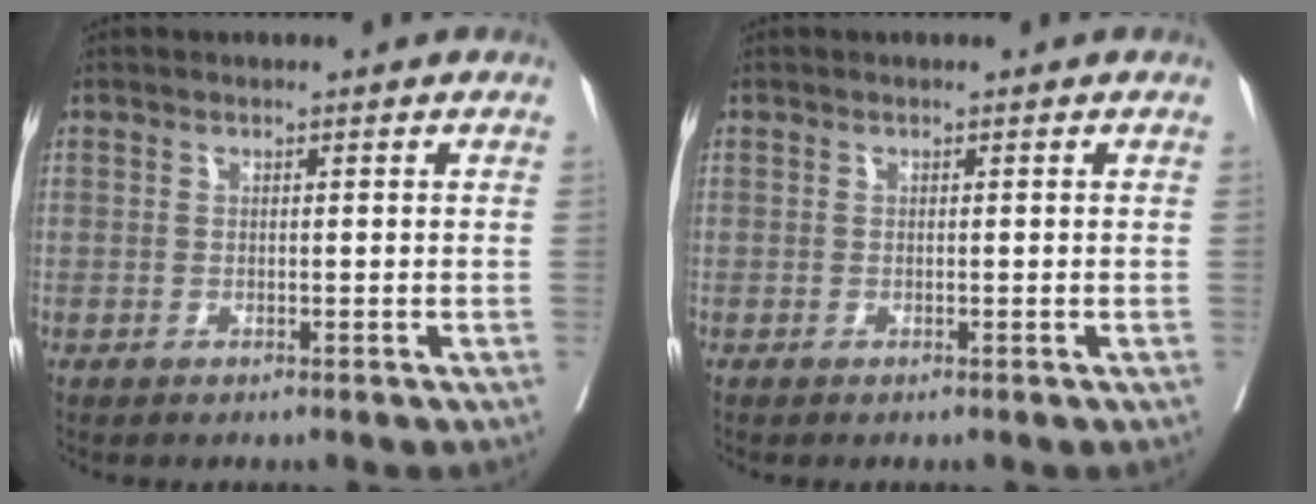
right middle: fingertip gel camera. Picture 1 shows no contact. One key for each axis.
{"total": 0.0}